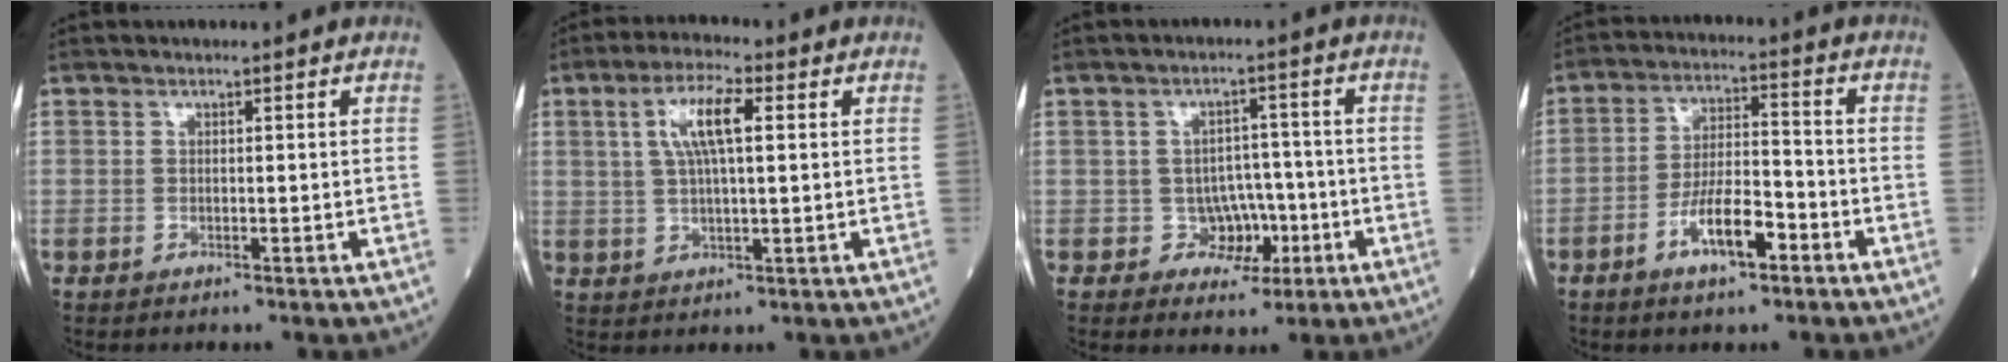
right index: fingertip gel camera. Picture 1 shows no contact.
{"total": 7.4, "force": [2.1, 1.5, 6.9], "torque": [-0.138, 0.013, 0.039]}
{"total": 4.7, "force": [-1.4, 4.2, 1.6], "torque": [-0.005, 0.012, -0.015]}
{"total": 8.2, "force": [-4.2, 2.3, 6.7], "torque": [-0.128, 0.006, -0.075]}